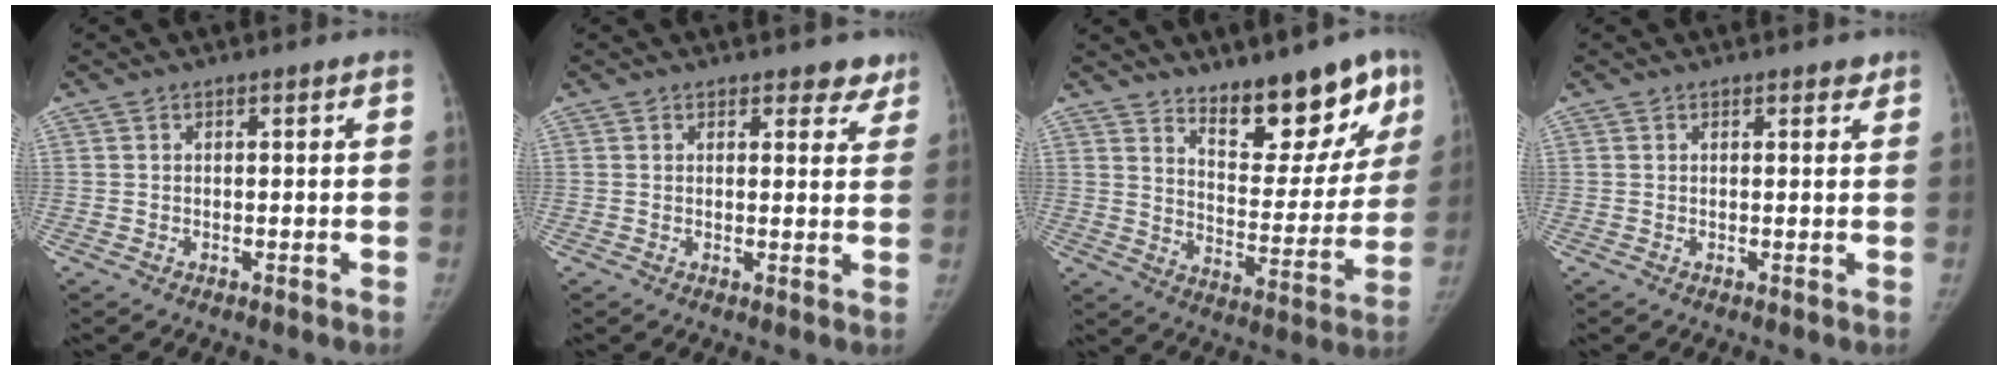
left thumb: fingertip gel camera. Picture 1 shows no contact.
{"total": 4.1, "force": [3.3, 2.1, 1.1], "torque": [0.023, -0.018, 0.031]}
{"total": 16.0, "force": [11.2, 6.2, 9.6], "torque": [-0.068, -0.086, 0.170]}
{"total": 1.4, "force": [1.1, 0.7, 0.6], "torque": [0.004, -0.006, 0.010]}